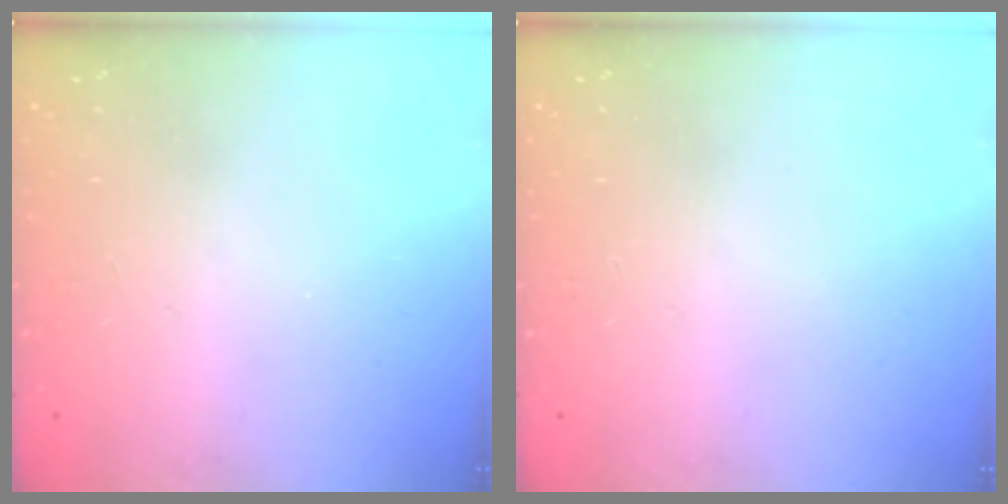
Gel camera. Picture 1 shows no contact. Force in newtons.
{"total": 0.0}